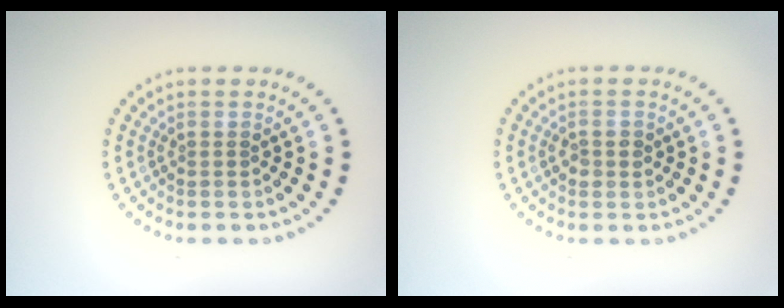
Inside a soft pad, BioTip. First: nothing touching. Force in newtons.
{"total": 1.4, "press": 1.4, "slide": 0.2}